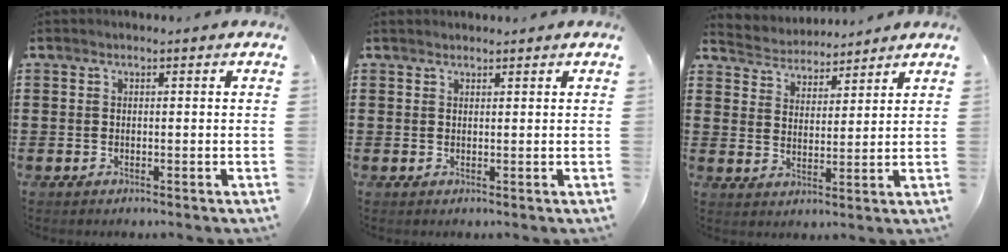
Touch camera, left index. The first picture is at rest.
{"total": 0.9, "force": [0.8, 0.2, 0.0], "torque": [-0.001, 0.001, 0.017]}
{"total": 4.0, "force": [3.9, 0.8, -0.5], "torque": [-0.012, -0.019, 0.069]}